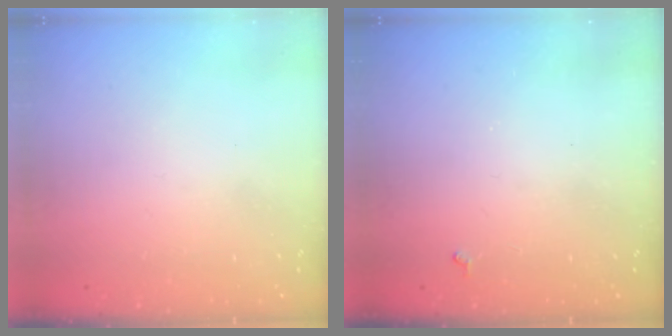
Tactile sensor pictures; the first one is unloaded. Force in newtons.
{"total": 2.9, "press": 2.9, "slide": 0.4}